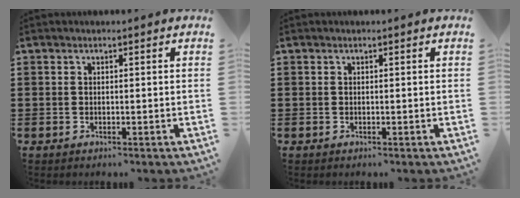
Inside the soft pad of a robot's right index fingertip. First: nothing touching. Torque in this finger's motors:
{"motor_torque": [0.00, 0.00, 0.00, 0.00]}